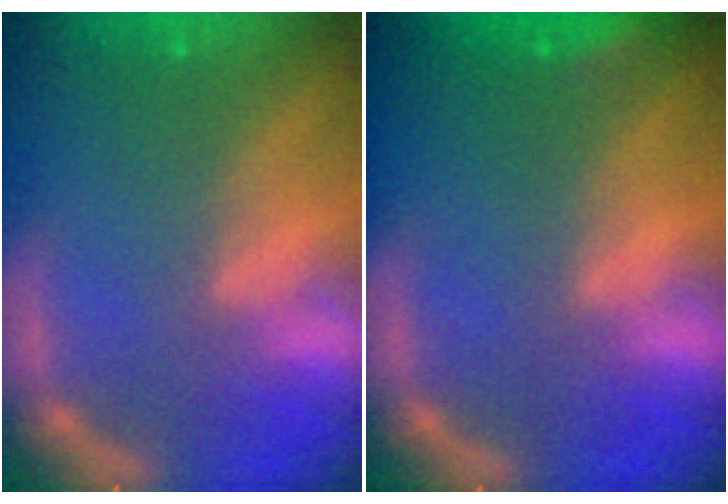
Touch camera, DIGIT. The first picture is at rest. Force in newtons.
{"total": 1.9}